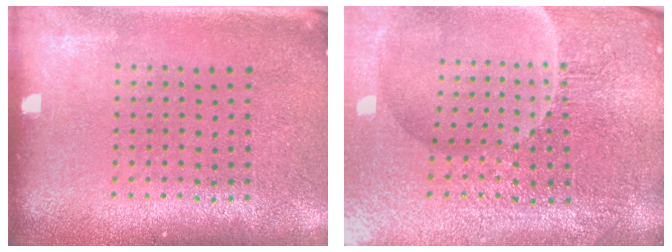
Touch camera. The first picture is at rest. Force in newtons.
{"total": 5.4, "press": 5.2, "slide": 1.6}